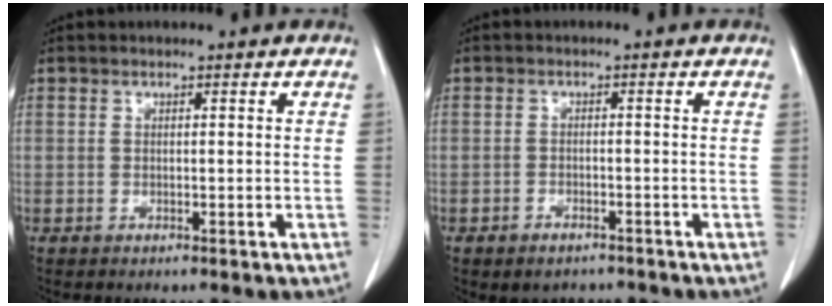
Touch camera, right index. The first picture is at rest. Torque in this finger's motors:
{"motor_torque": [0.04, -0.05, 0.01, 0.02]}